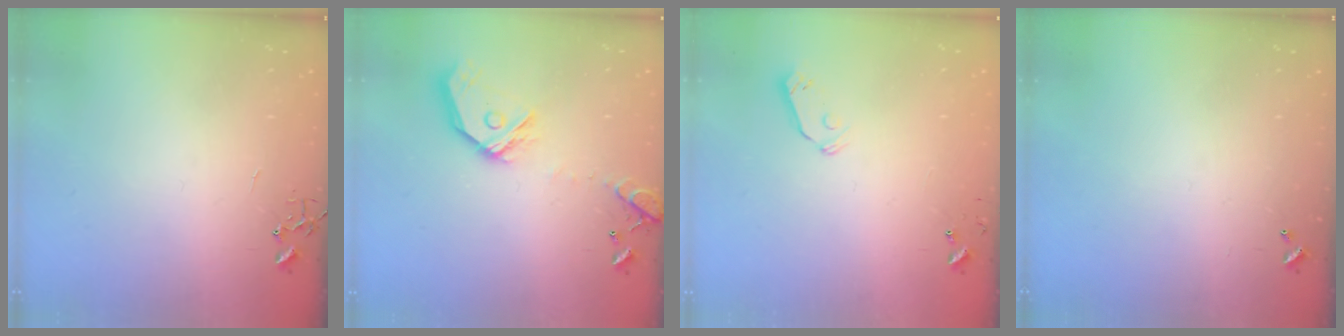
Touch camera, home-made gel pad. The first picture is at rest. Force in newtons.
{"total": 16.5, "press": 16.3, "slide": 2.4}
{"total": 5.9, "press": 5.8, "slide": 1.0}
{"total": 0.0}